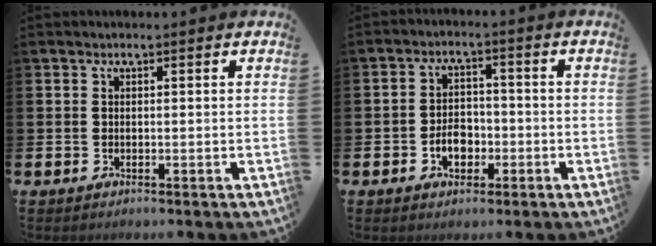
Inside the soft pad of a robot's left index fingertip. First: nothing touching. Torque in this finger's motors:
{"motor_torque": [0.84, 0.34, 0.07, 0.12]}